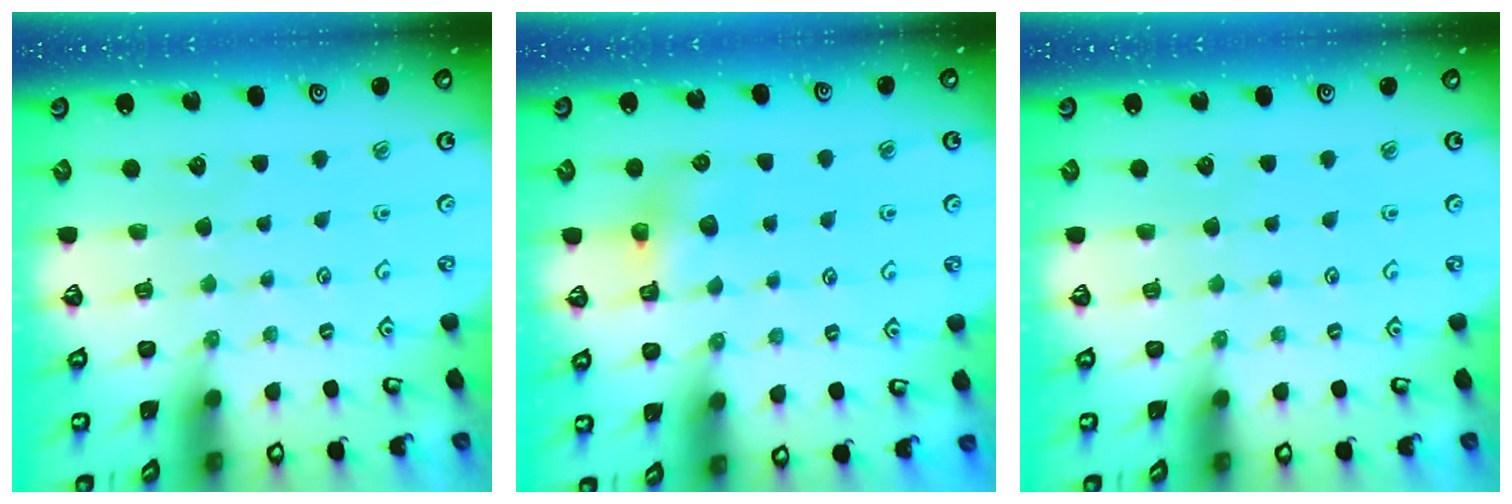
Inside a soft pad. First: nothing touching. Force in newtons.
{"total": 5.7, "press": 5.7, "slide": 0.7}
{"total": 0.0}